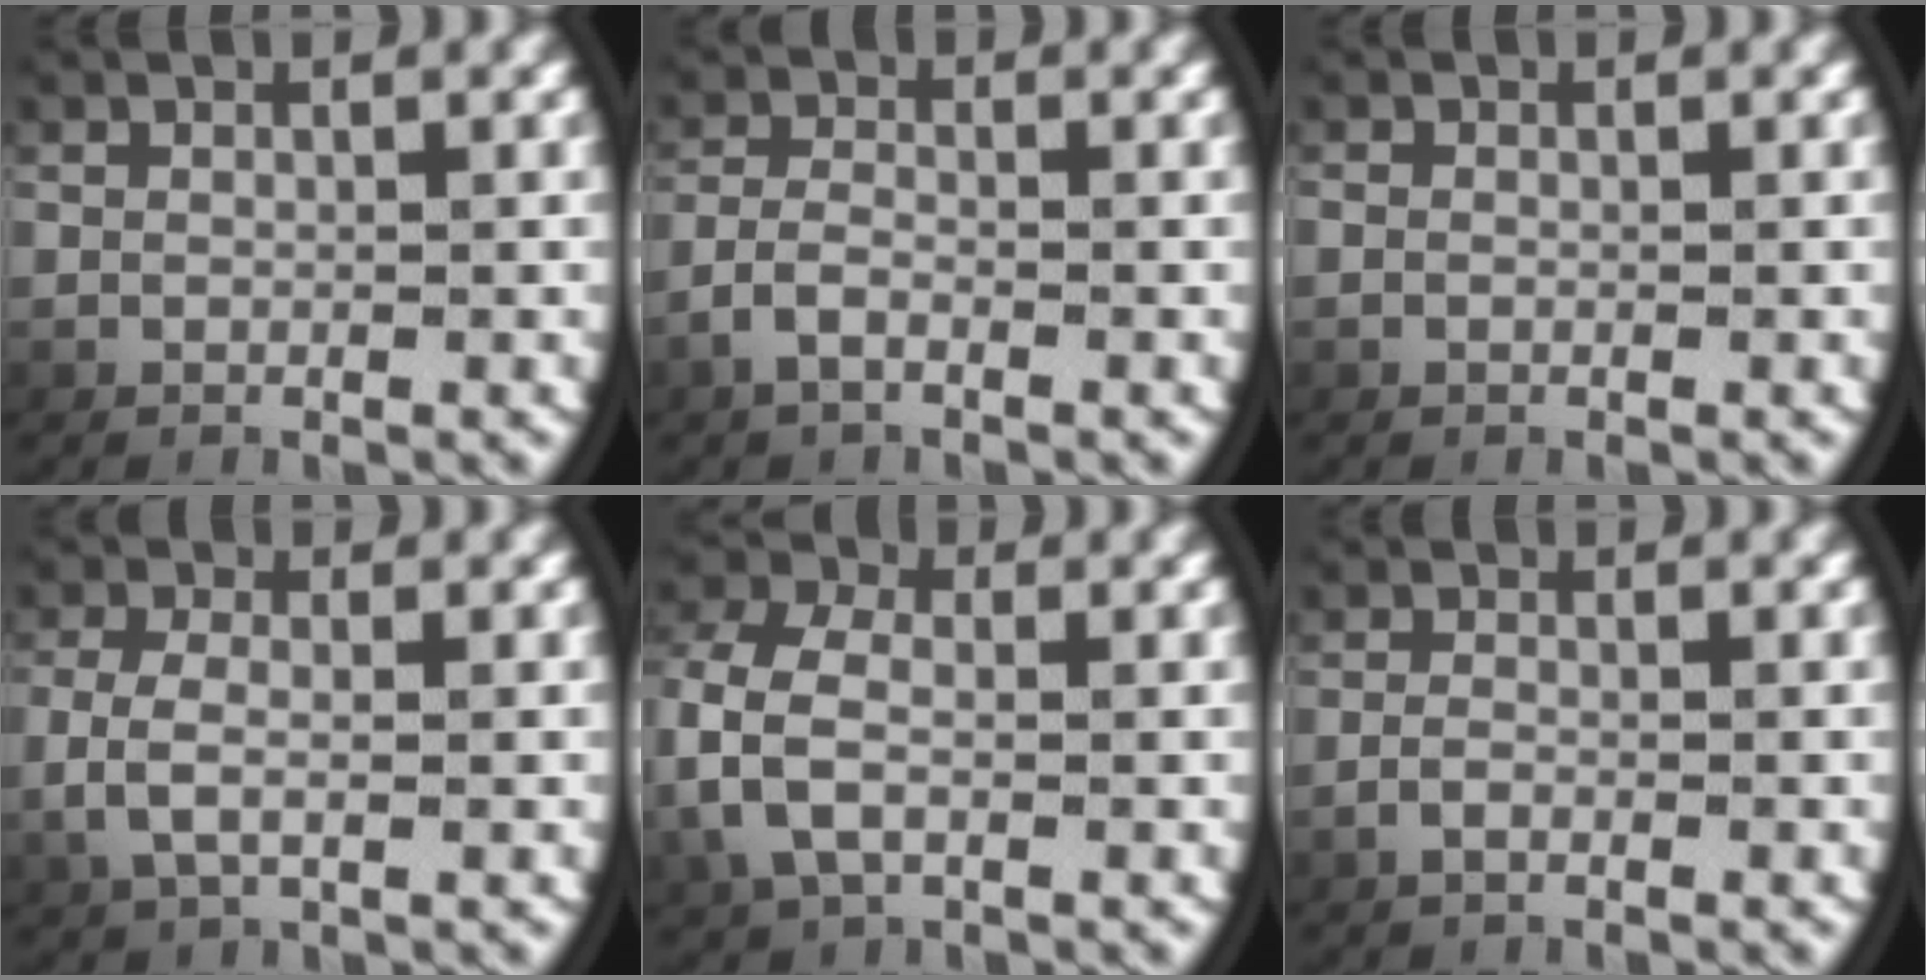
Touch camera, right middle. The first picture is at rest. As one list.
[{"total": 1.8, "force": [-1.2, 0.7, 1.3], "torque": [-0.035, 0.000, -0.022]}, {"total": 0.7, "force": [-0.3, 0.6, 0.2], "torque": [-0.006, 0.006, -0.012]}, {"total": 2.8, "force": [-0.3, 1.4, 2.4], "torque": [-0.067, -0.004, 0.000]}, {"total": 4.2, "force": [-0.3, 2.9, 3.0], "torque": [-0.094, -0.008, -0.001]}, {"total": 1.1, "force": [-0.9, 0.1, 0.6], "torque": [-0.023, 0.000, -0.017]}]